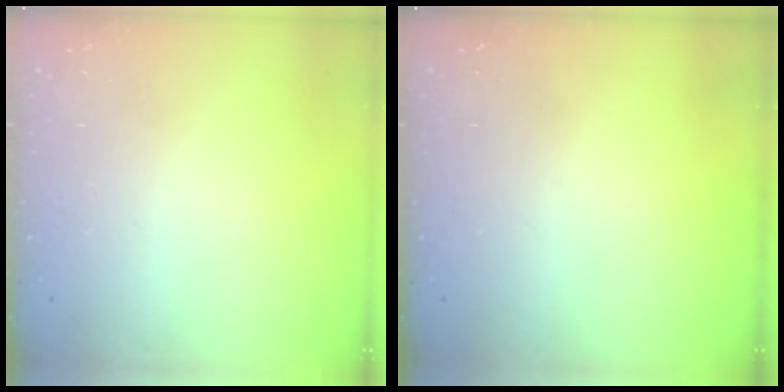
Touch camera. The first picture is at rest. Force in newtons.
{"total": 0.0}